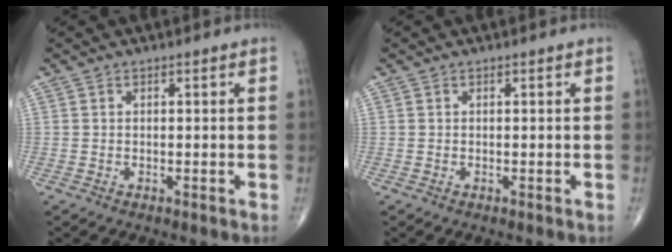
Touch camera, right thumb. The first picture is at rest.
{"total": 0.0}